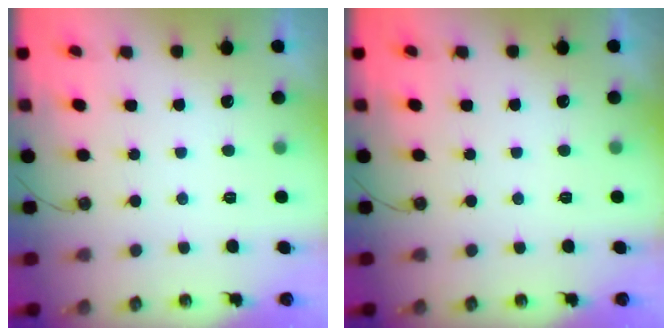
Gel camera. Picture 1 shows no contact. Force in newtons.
{"total": 0.0}